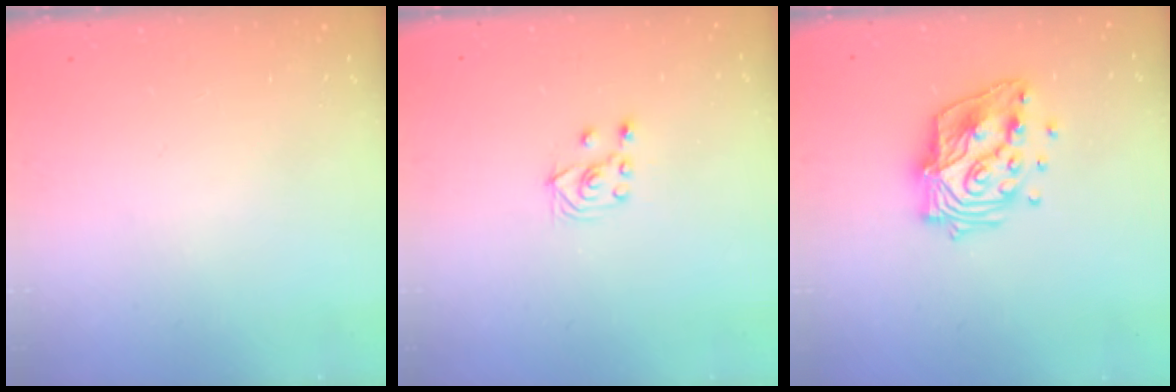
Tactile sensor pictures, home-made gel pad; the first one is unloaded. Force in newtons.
{"total": 2.8, "press": 2.6, "slide": 1.1}
{"total": 15.5, "press": 15.5, "slide": 1.2}